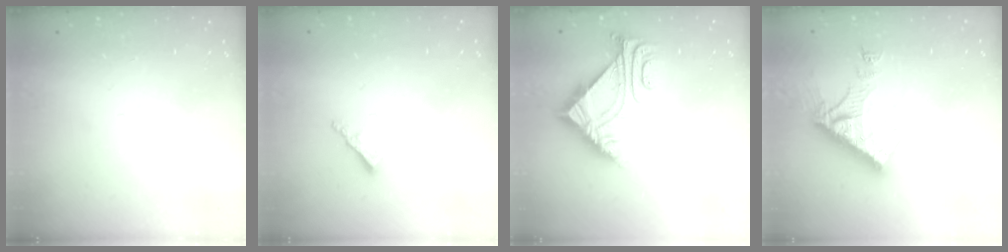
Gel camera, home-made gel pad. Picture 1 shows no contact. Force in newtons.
{"total": 2.3, "press": 2.2, "slide": 0.6}
{"total": 6.5, "press": 6.4, "slide": 0.9}
{"total": 12.1, "press": 12.1, "slide": 1.2}